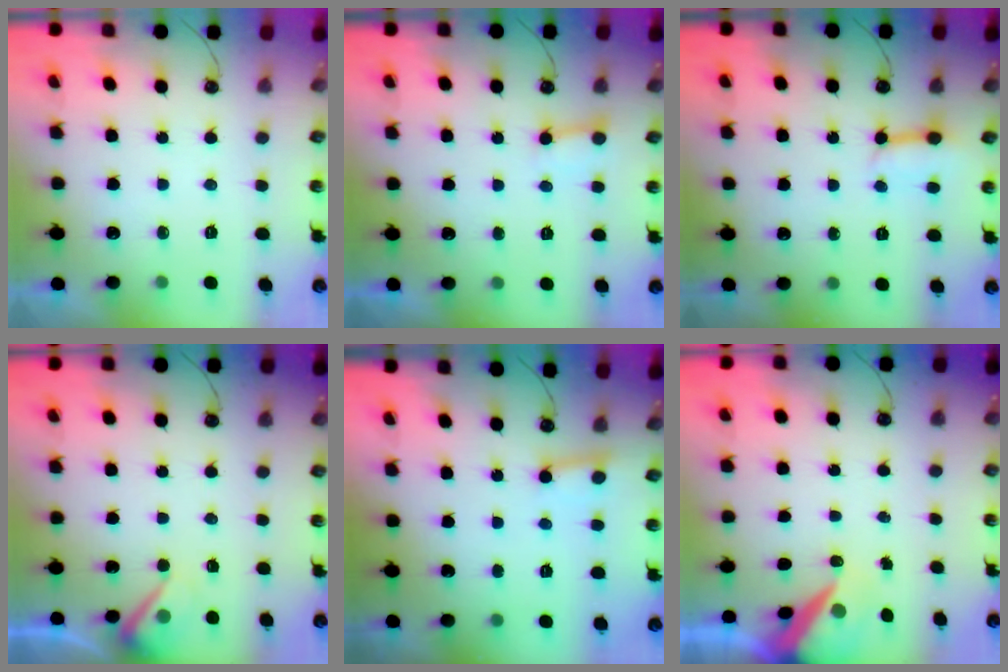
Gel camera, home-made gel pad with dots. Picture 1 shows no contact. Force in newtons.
{"total": 5.0, "press": 4.9, "slide": 0.8}
{"total": 3.8, "press": 3.8, "slide": 0.5}
{"total": 5.7, "press": 5.6, "slide": 1.1}
{"total": 2.6, "press": 2.5, "slide": 0.8}
{"total": 8.7, "press": 8.6, "slide": 1.1}